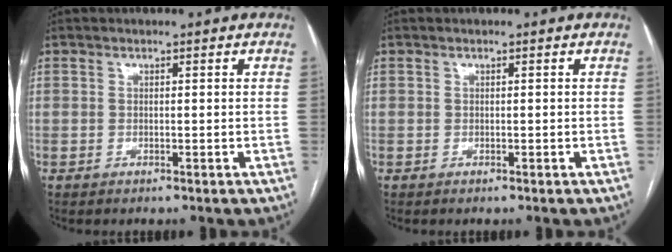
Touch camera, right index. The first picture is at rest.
{"total": 0.0}